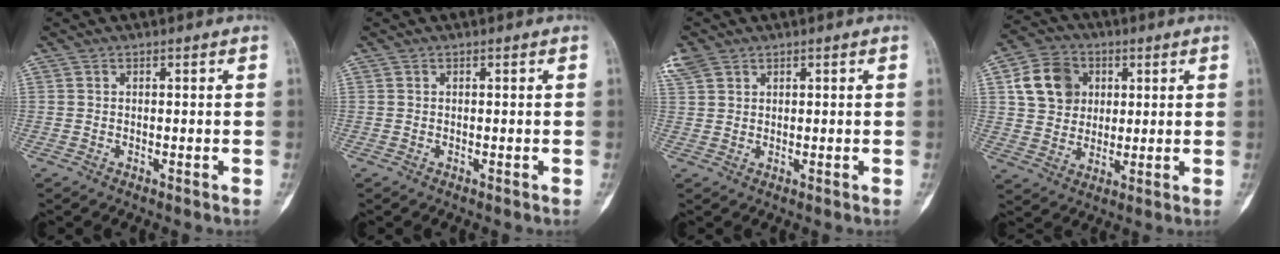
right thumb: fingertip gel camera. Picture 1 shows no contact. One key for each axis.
{"total": 0.0}
{"total": 4.1, "fx": 2.4, "fy": 2.9, "fz": 1.5, "tx": -0.033, "ty": 0.013, "tz": 0.056}
{"total": 11.0, "fx": 3.1, "fy": 9.2, "fz": 5.2, "tx": -0.067, "ty": -0.002, "tz": 0.055}